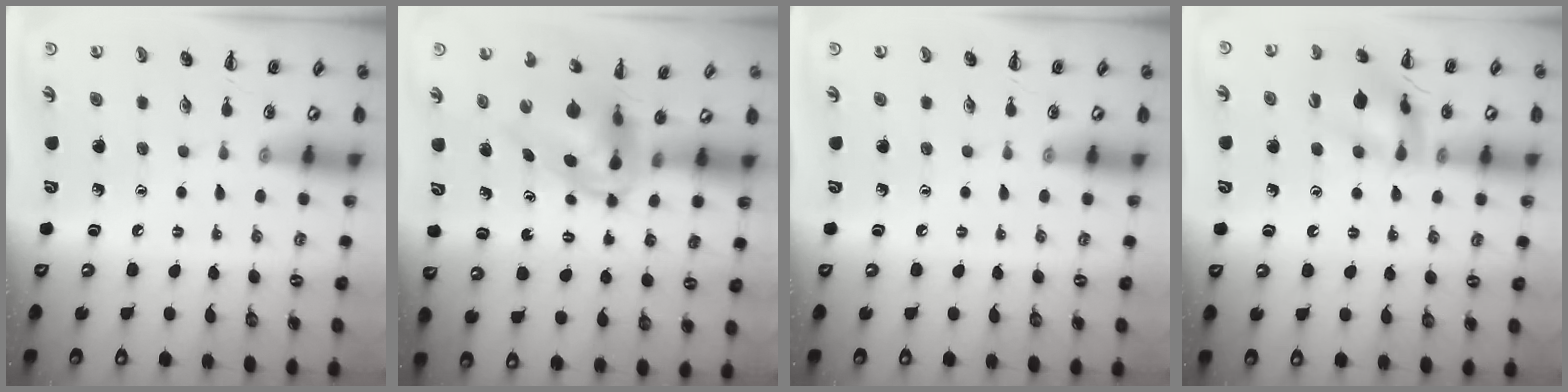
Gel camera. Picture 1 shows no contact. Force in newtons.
{"total": 4.8, "press": 4.6, "slide": 1.3}
{"total": 0.0}
{"total": 16.0, "press": 15.9, "slide": 1.6}